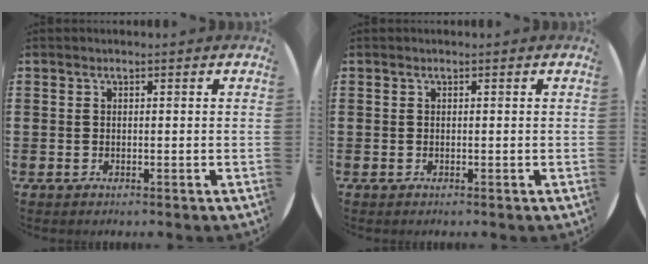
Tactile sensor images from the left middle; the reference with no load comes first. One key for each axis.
{"total": 0.0}